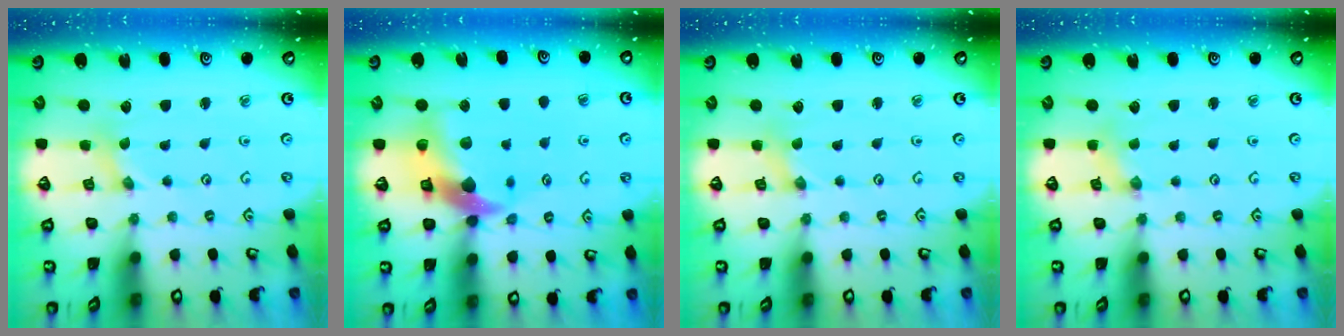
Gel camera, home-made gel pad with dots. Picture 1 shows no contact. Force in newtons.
{"total": 14.0, "press": 13.8, "slide": 2.1}
{"total": 0.0}
{"total": 2.1, "press": 2.1, "slide": 0.4}